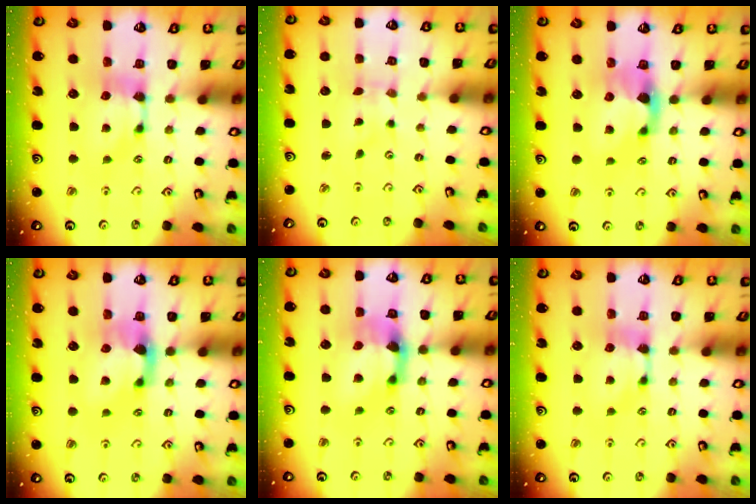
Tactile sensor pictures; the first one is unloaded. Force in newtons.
{"total": 5.0, "press": 5.0, "slide": 0.8}
{"total": 2.1, "press": 1.7, "slide": 1.2}
{"total": 2.4, "press": 2.0, "slide": 1.3}
{"total": 4.6, "press": 4.1, "slide": 2.1}
{"total": 0.0}